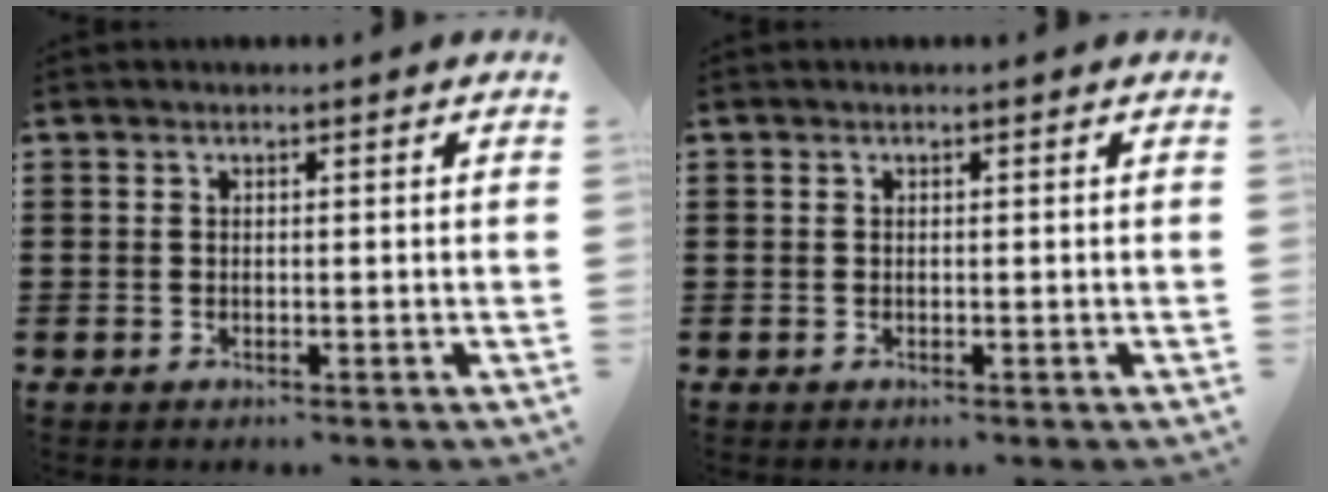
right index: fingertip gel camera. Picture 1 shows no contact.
{"total": 0.0}